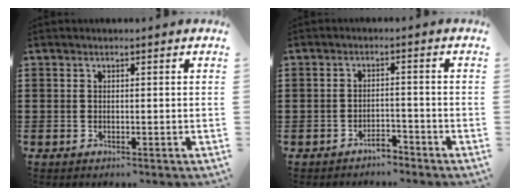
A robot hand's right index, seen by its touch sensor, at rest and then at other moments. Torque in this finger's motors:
{"motor_torque": [-1.17, 0.54, -0.68, -0.21]}